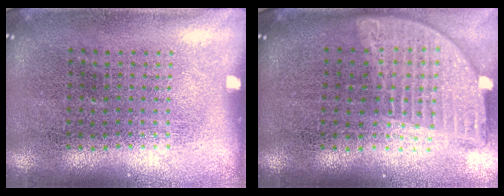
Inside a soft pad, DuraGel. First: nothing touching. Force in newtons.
{"total": 2.0, "press": 1.6, "slide": 1.2}